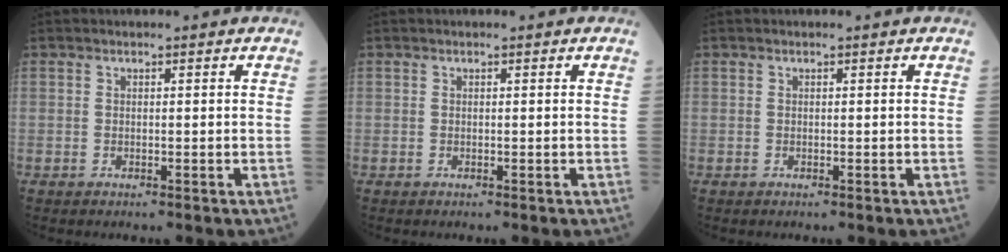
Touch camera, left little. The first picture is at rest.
{"total": 0.0}
{"total": 0.0}